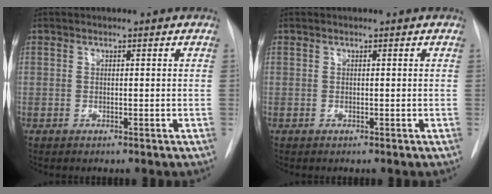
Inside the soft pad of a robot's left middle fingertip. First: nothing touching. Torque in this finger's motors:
{"motor_torque": [0.00, 0.00, 0.00, 0.00]}